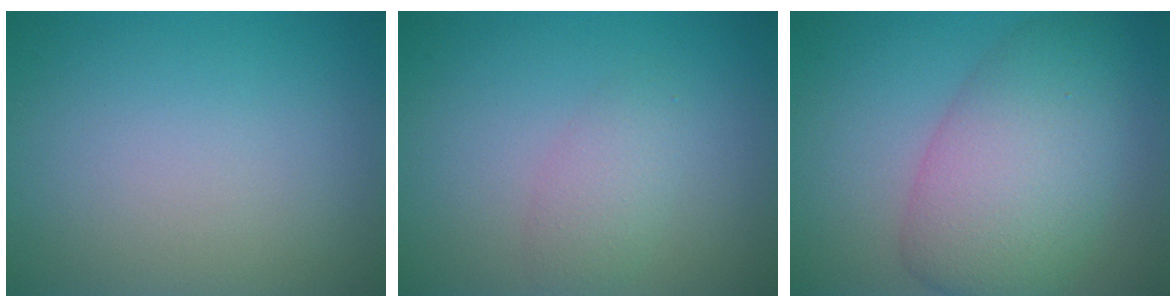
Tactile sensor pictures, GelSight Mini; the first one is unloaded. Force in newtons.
{"total": 2.1, "press": 2.1, "slide": 0.1}
{"total": 7.8, "press": 7.7, "slide": 0.6}